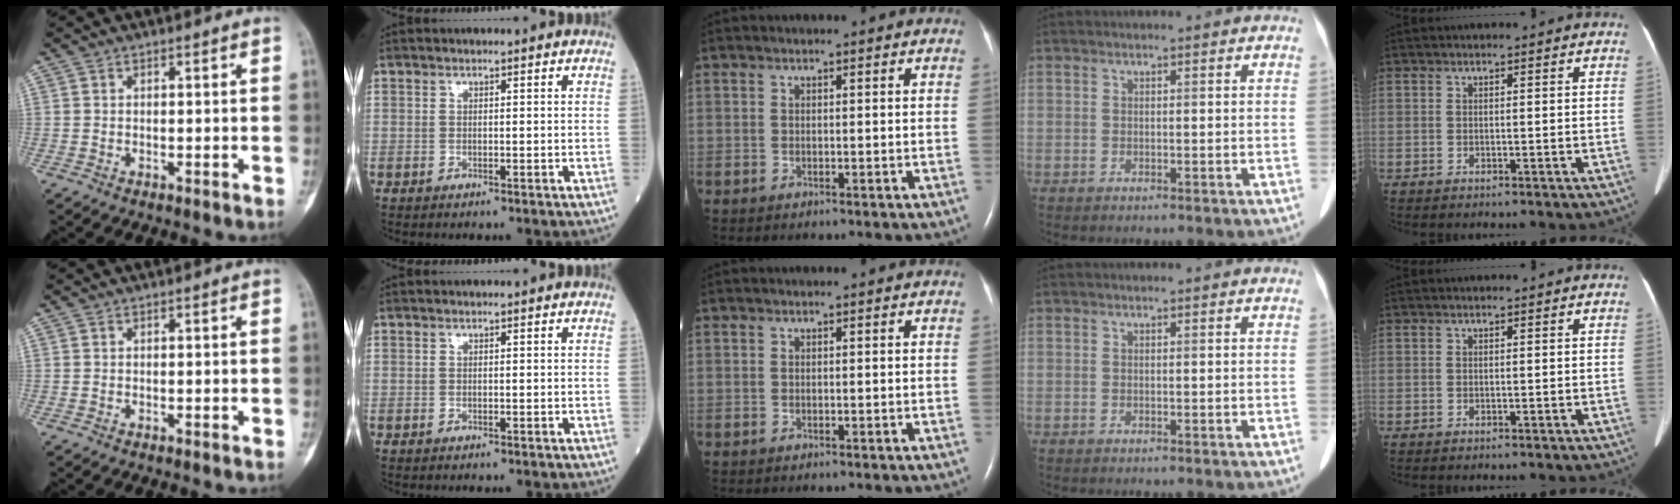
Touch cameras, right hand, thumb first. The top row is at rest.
{}